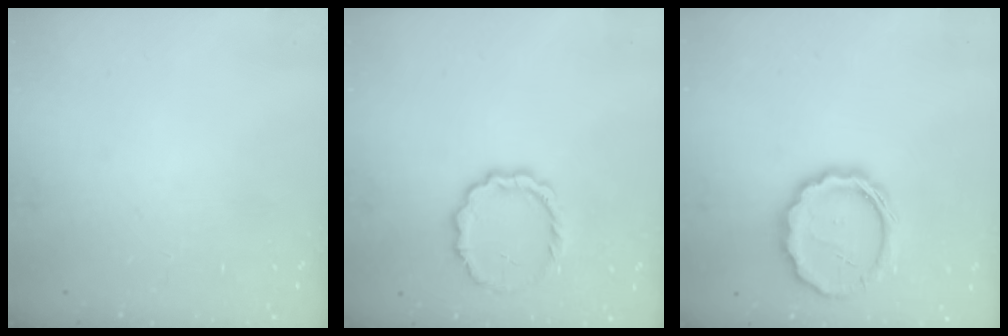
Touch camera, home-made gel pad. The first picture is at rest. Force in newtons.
{"total": 9.0, "press": 8.8, "slide": 2.2}
{"total": 14.1, "press": 13.8, "slide": 3.0}